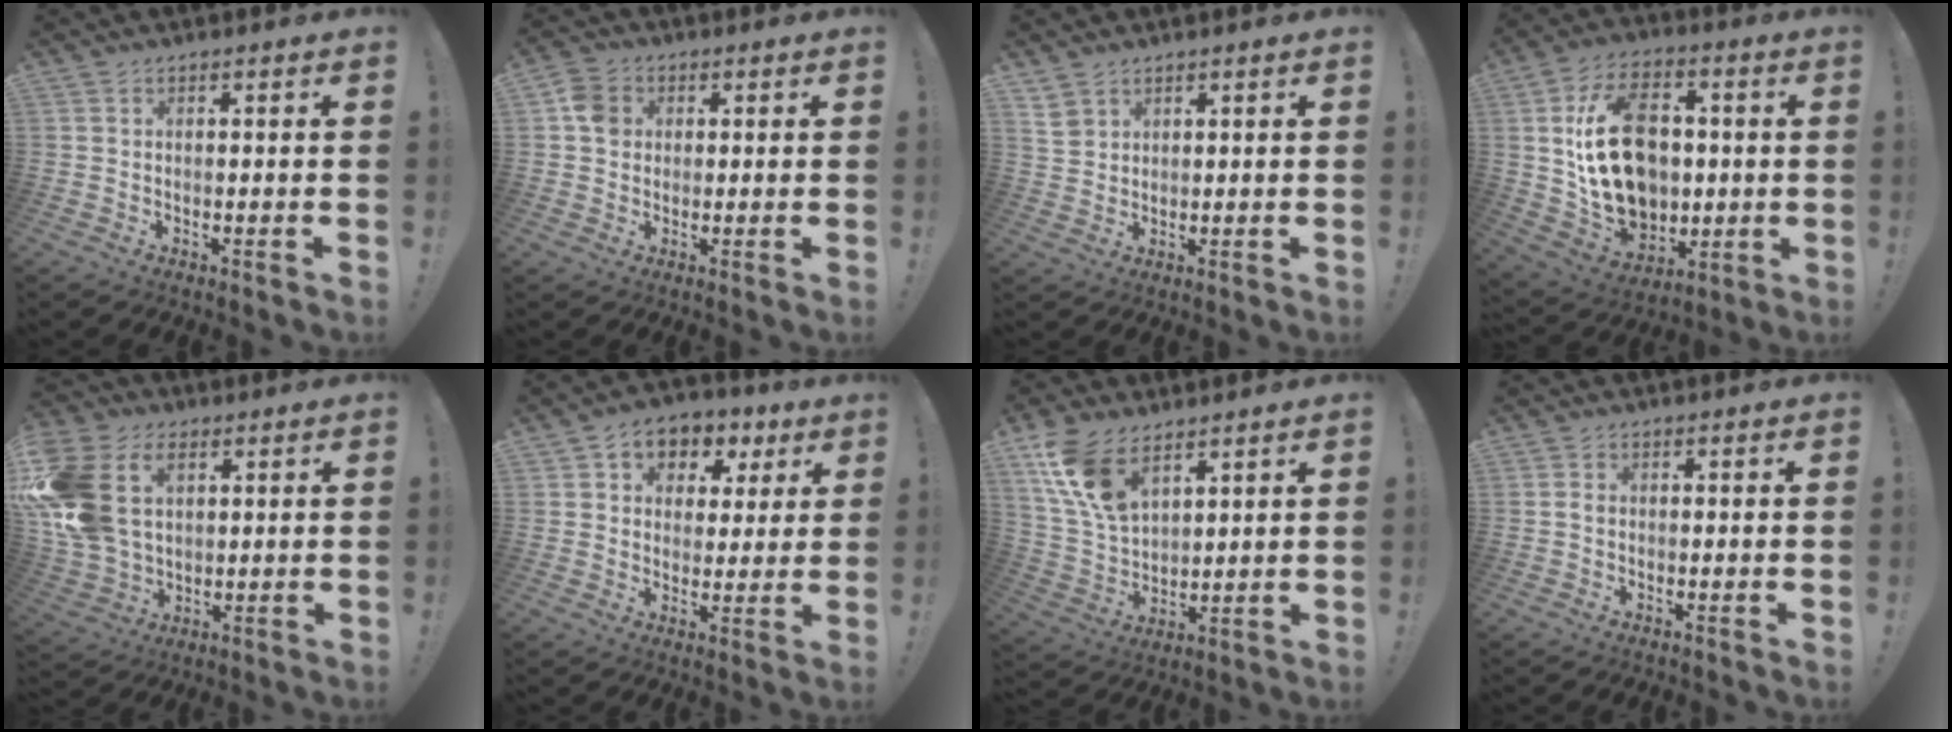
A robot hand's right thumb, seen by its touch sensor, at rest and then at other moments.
{"total": 6.1, "force": [1.0, 5.2, 2.9], "torque": [-0.029, 0.006, 0.020]}
{"total": 2.6, "force": [2.0, 1.7, 0.3], "torque": [-0.002, -0.012, 0.037]}
{"total": 22.3, "force": [2.0, 16.5, 14.9], "torque": [-0.258, -0.001, 0.045]}
{"total": 18.6, "force": [5.3, 13.2, 11.9], "torque": [-0.247, -0.014, 0.102]}
{"total": 7.9, "force": [3.0, 6.6, 3.0], "torque": [-0.033, -0.015, 0.059]}
{"total": 13.8, "force": [8.5, 7.2, 8.2], "torque": [-0.176, -0.037, 0.165]}
{"total": 0.9, "force": [-0.2, 0.7, 0.6], "torque": [-0.014, 0.004, -0.004]}